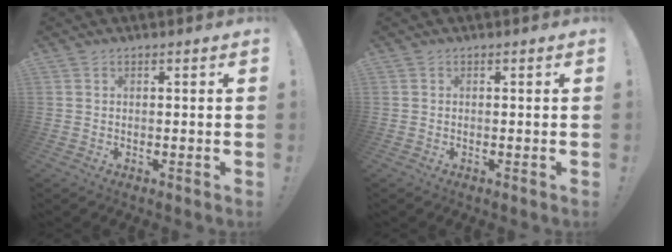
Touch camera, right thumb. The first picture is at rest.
{"total": 0.0}